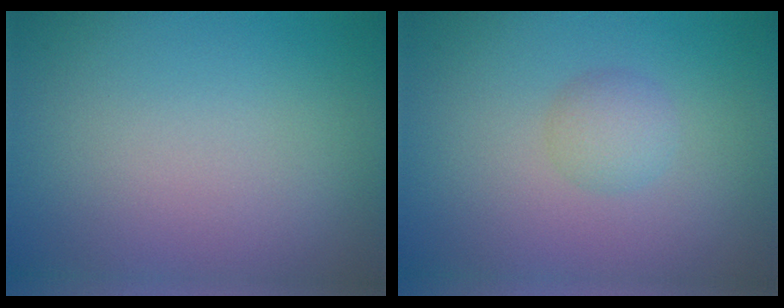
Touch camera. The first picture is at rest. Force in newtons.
{"total": 1.8, "press": 1.8, "slide": 0.1}